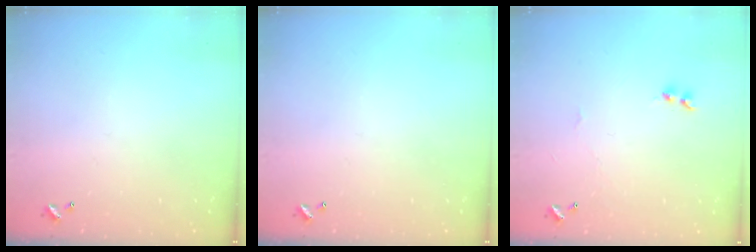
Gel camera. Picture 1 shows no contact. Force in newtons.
{"total": 0.0}
{"total": 2.0, "press": 1.9, "slide": 0.6}